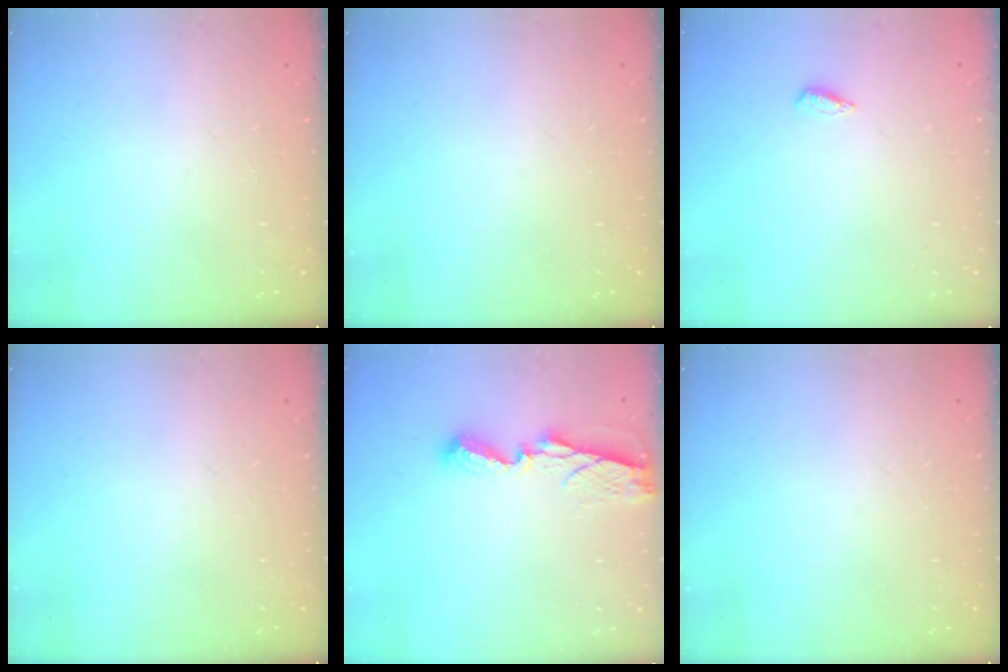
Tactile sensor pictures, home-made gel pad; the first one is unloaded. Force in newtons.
{"total": 0.0}
{"total": 2.7, "press": 2.7, "slide": 0.5}
{"total": 0.0}
{"total": 6.8, "press": 6.8, "slide": 0.1}
{"total": 0.0}